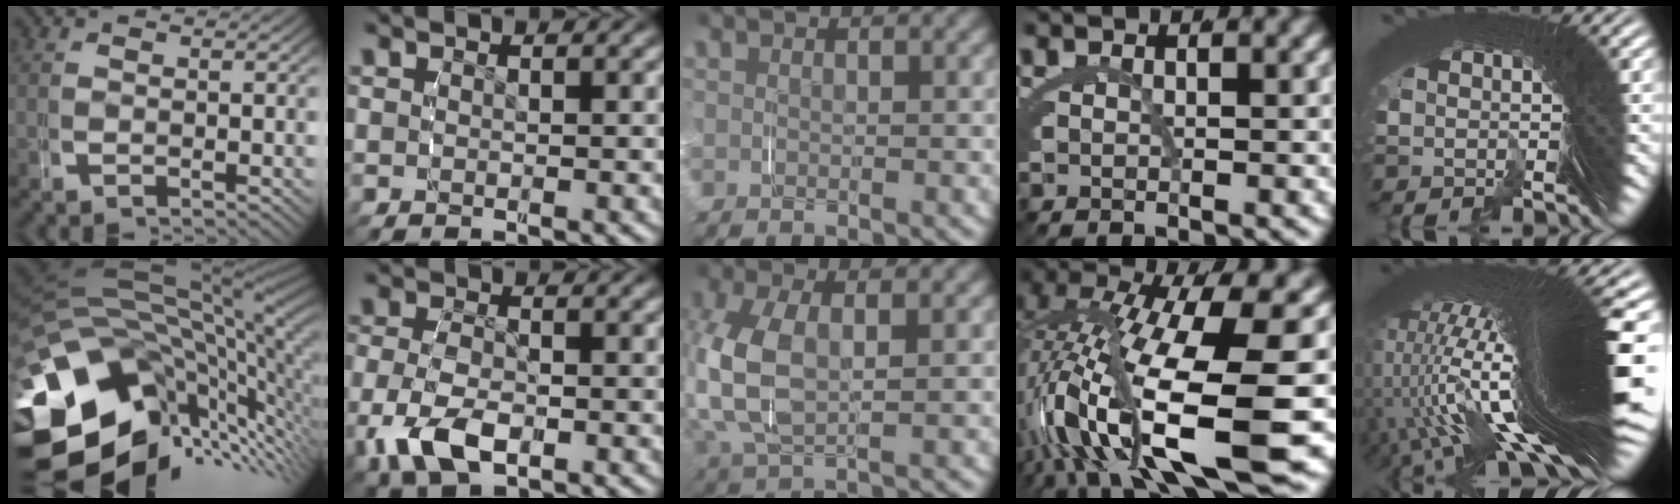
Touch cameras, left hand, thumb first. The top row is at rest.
{"thumb": {"total": 30.8, "force": [-6.8, 21.2, 21.3], "torque": [-0.356, -0.072, -0.081]}, "index": {"total": 5.7, "force": [-2.2, 3.5, 3.9], "torque": [-0.090, -0.017, -0.031]}, "middle": {"total": 7.3, "force": [0.6, 4.3, 5.8], "torque": [-0.172, -0.012, 0.024]}, "ring": {"total": 13.4, "force": [-2.7, 5.5, 11.9], "torque": [-0.261, -0.033, -0.013]}, "little": {"total": 25.7, "force": [1.4, 6.7, 24.8], "torque": [-0.334, 0.049, 0.011]}}